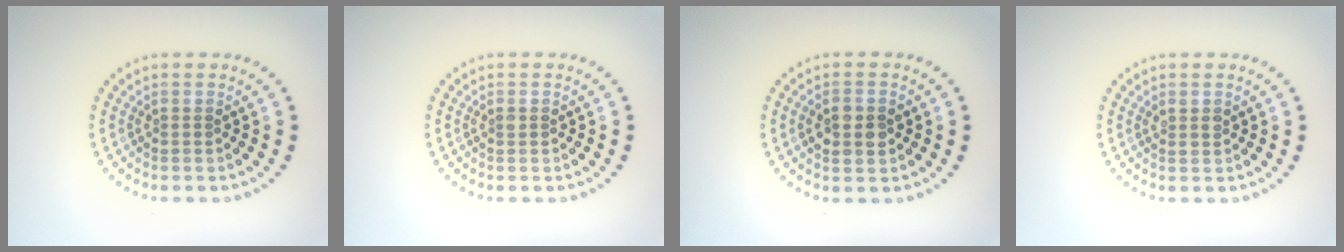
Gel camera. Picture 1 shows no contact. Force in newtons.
{"total": 0.5, "press": 0.5, "slide": 0.1}
{"total": 2.9, "press": 2.9, "slide": 0.2}
{"total": 0.9, "press": 0.9, "slide": 0.2}